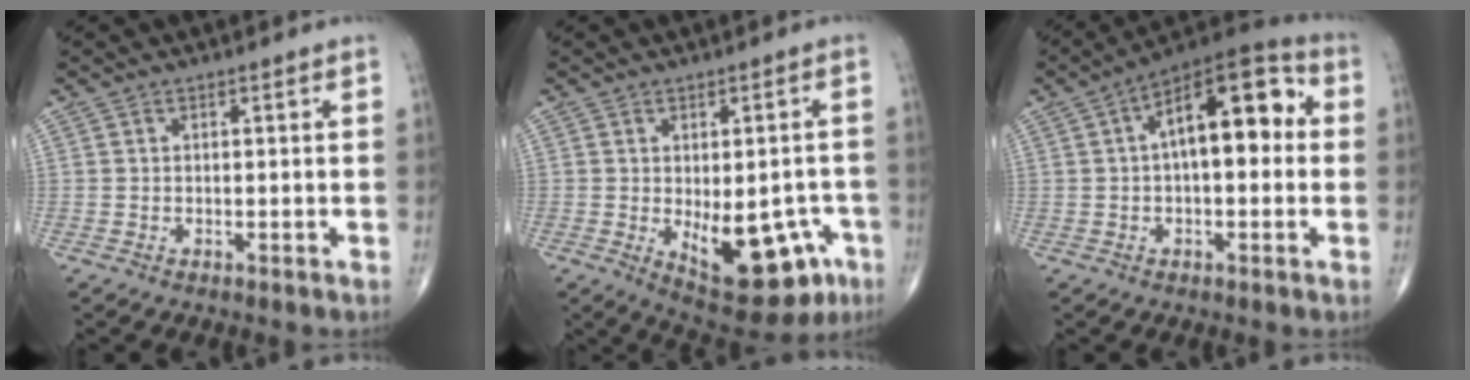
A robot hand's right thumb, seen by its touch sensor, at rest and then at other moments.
{"total": 14.9, "force": [-4.7, 7.4, 12.1], "torque": [-0.130, 0.008, -0.042]}
{"total": 16.0, "force": [2.5, 7.4, 14.0], "torque": [-0.190, 0.041, 0.028]}